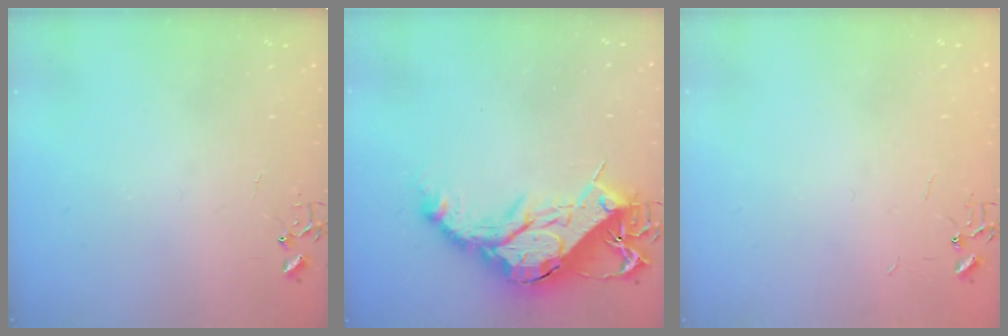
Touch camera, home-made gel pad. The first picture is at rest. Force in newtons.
{"total": 19.8, "press": 19.8, "slide": 1.2}
{"total": 1.8, "press": 1.8, "slide": 0.2}